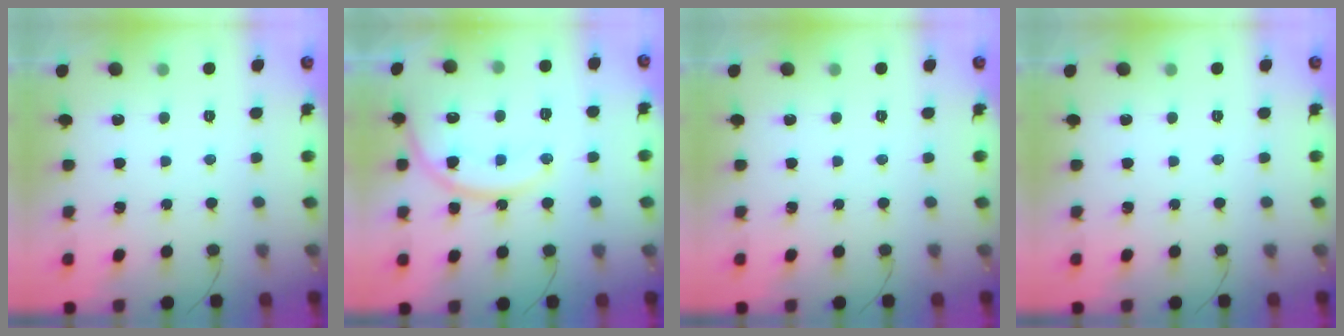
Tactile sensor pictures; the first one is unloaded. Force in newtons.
{"total": 15.2, "press": 15.1, "slide": 1.5}
{"total": 0.0}
{"total": 0.0}